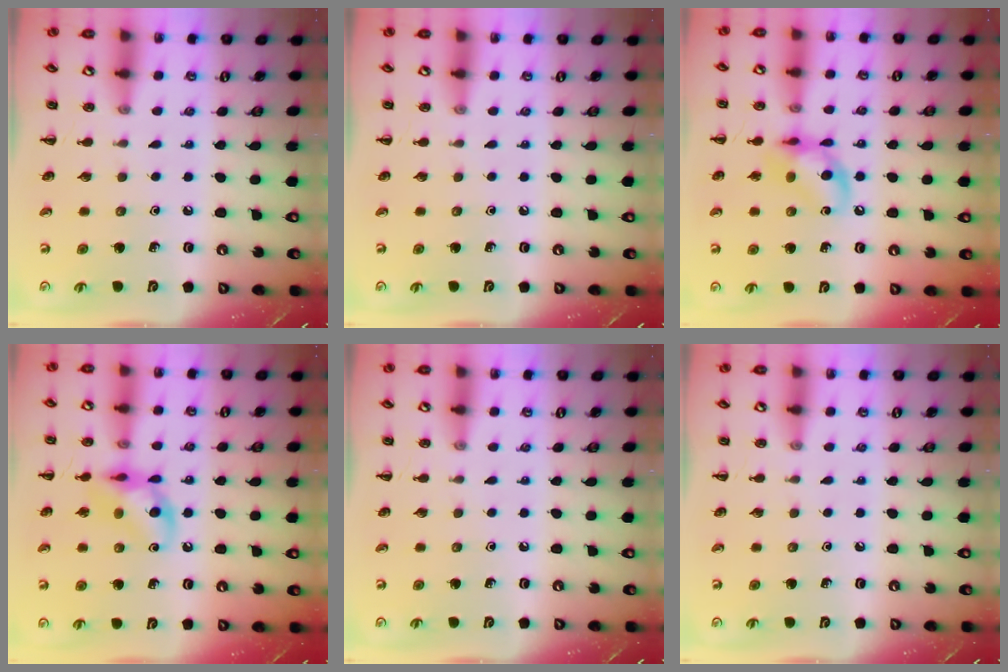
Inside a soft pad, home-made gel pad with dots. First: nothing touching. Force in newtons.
{"total": 0.0}
{"total": 12.1, "press": 11.9, "slide": 2.2}
{"total": 12.0, "press": 11.9, "slide": 1.8}
{"total": 0.0}
{"total": 0.0}